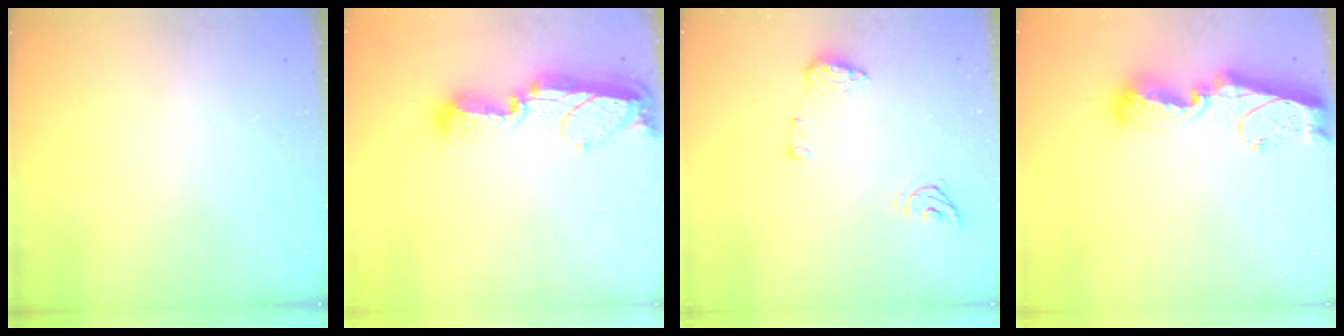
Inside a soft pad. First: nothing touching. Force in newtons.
{"total": 12.4, "press": 12.3, "slide": 1.2}
{"total": 8.6, "press": 8.5, "slide": 0.1}
{"total": 11.5, "press": 11.4, "slide": 1.4}